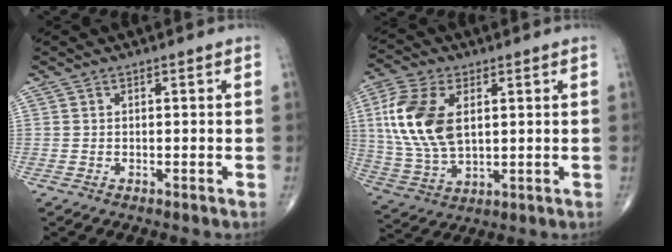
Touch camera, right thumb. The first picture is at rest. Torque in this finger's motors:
{"motor_torque": [0.11, 0.38, 1.33, 0.41, 0.42]}